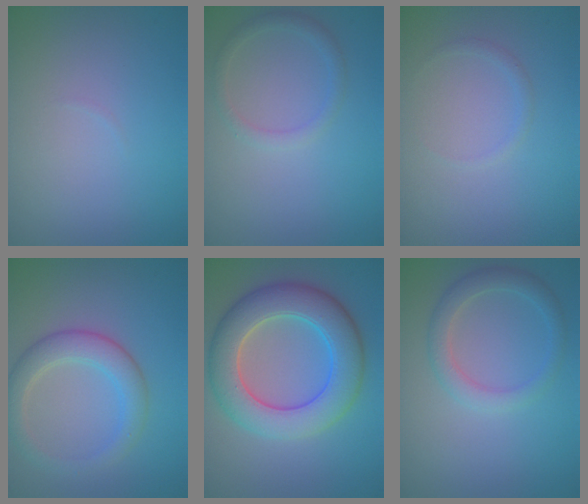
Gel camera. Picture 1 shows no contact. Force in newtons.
{"total": 1.4, "press": 1.4, "slide": 0.2}
{"total": 0.7, "press": 0.7, "slide": 0.1}
{"total": 3.6, "press": 3.6, "slide": 0.2}
{"total": 8.0, "press": 8.0, "slide": 0.1}
{"total": 2.4, "press": 2.4, "slide": 0.2}